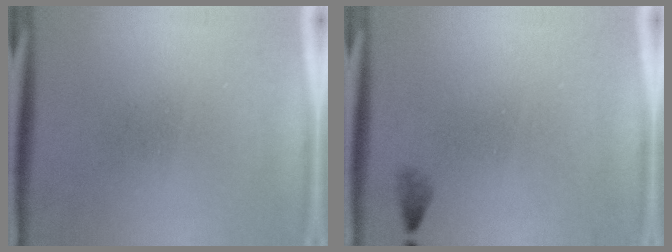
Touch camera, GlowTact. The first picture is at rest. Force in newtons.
{"total": 0.8}